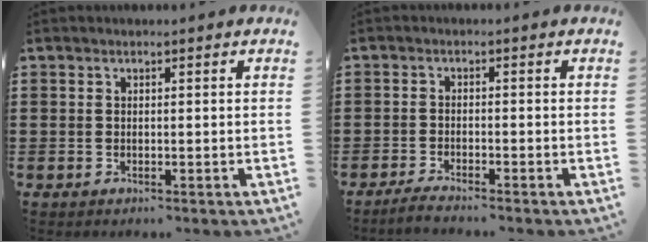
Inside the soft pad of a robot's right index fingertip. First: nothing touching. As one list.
[{"total": 1.8, "force": [-1.8, -0.1, 0.5], "torque": [-0.009, 0.002, -0.034]}]